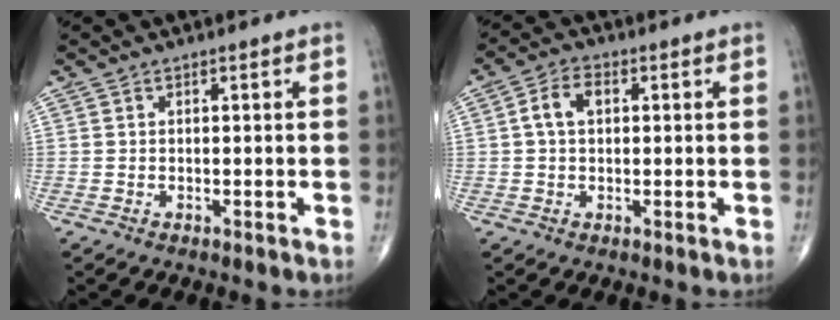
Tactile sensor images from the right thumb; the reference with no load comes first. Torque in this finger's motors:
{"motor_torque": [0.85, 0.99, 0.53, -0.12, 0.04]}